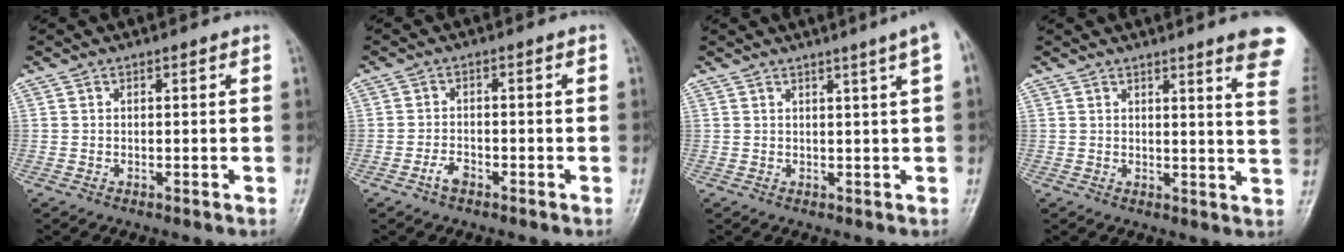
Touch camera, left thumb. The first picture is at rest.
{"total": 2.4, "force": [-1.6, 1.3, 1.2], "torque": [-0.020, 0.013, -0.030]}
{"total": 4.2, "force": [2.1, -0.6, 3.6], "torque": [-0.047, 0.000, 0.027]}
{"total": 10.5, "force": [7.6, 0.6, 7.2], "torque": [-0.066, -0.037, 0.068]}